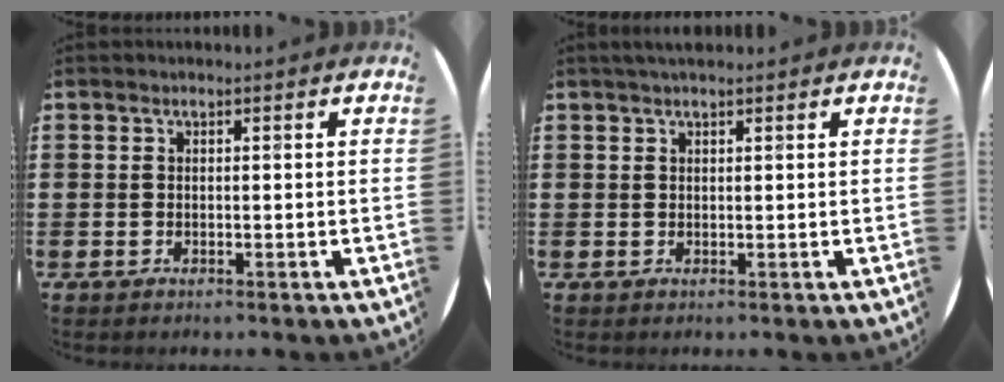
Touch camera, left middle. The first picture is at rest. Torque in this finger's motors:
{"motor_torque": [0.59, -0.38, 0.05, 0.00]}